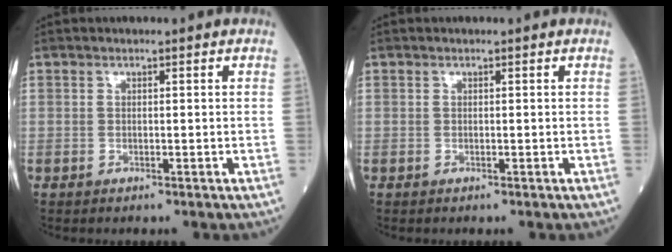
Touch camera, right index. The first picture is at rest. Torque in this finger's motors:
{"motor_torque": [0.04, 0.03, -0.01, -0.01]}